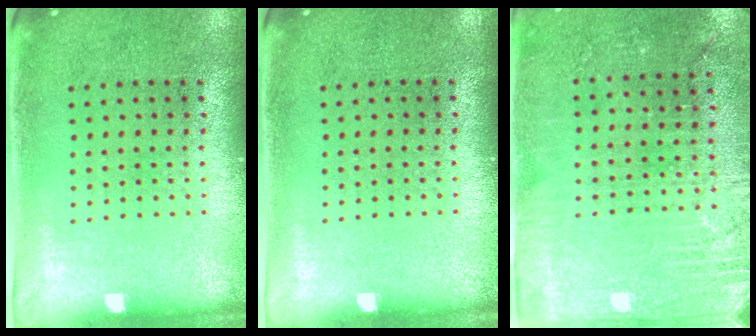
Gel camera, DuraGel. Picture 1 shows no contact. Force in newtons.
{"total": 0.0}
{"total": 2.8, "press": 2.8, "slide": 0.4}